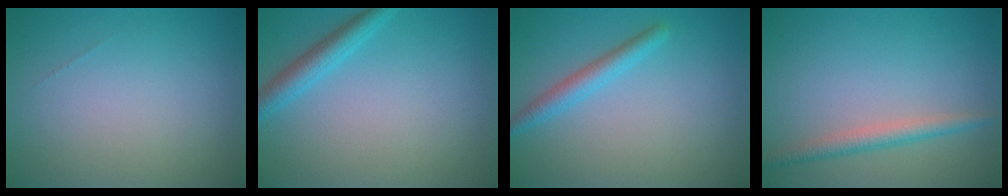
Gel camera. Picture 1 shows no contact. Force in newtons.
{"total": 2.7, "press": 2.7, "slide": 0.2}
{"total": 2.3, "press": 2.3, "slide": 0.1}
{"total": 2.4, "press": 2.4, "slide": 0.0}